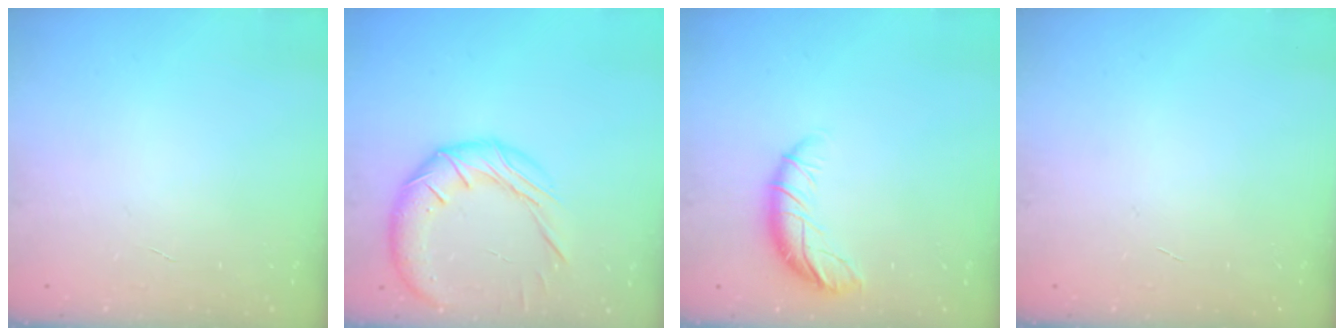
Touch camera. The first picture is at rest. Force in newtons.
{"total": 16.0, "press": 15.9, "slide": 1.1}
{"total": 9.8, "press": 9.7, "slide": 1.1}
{"total": 0.0}